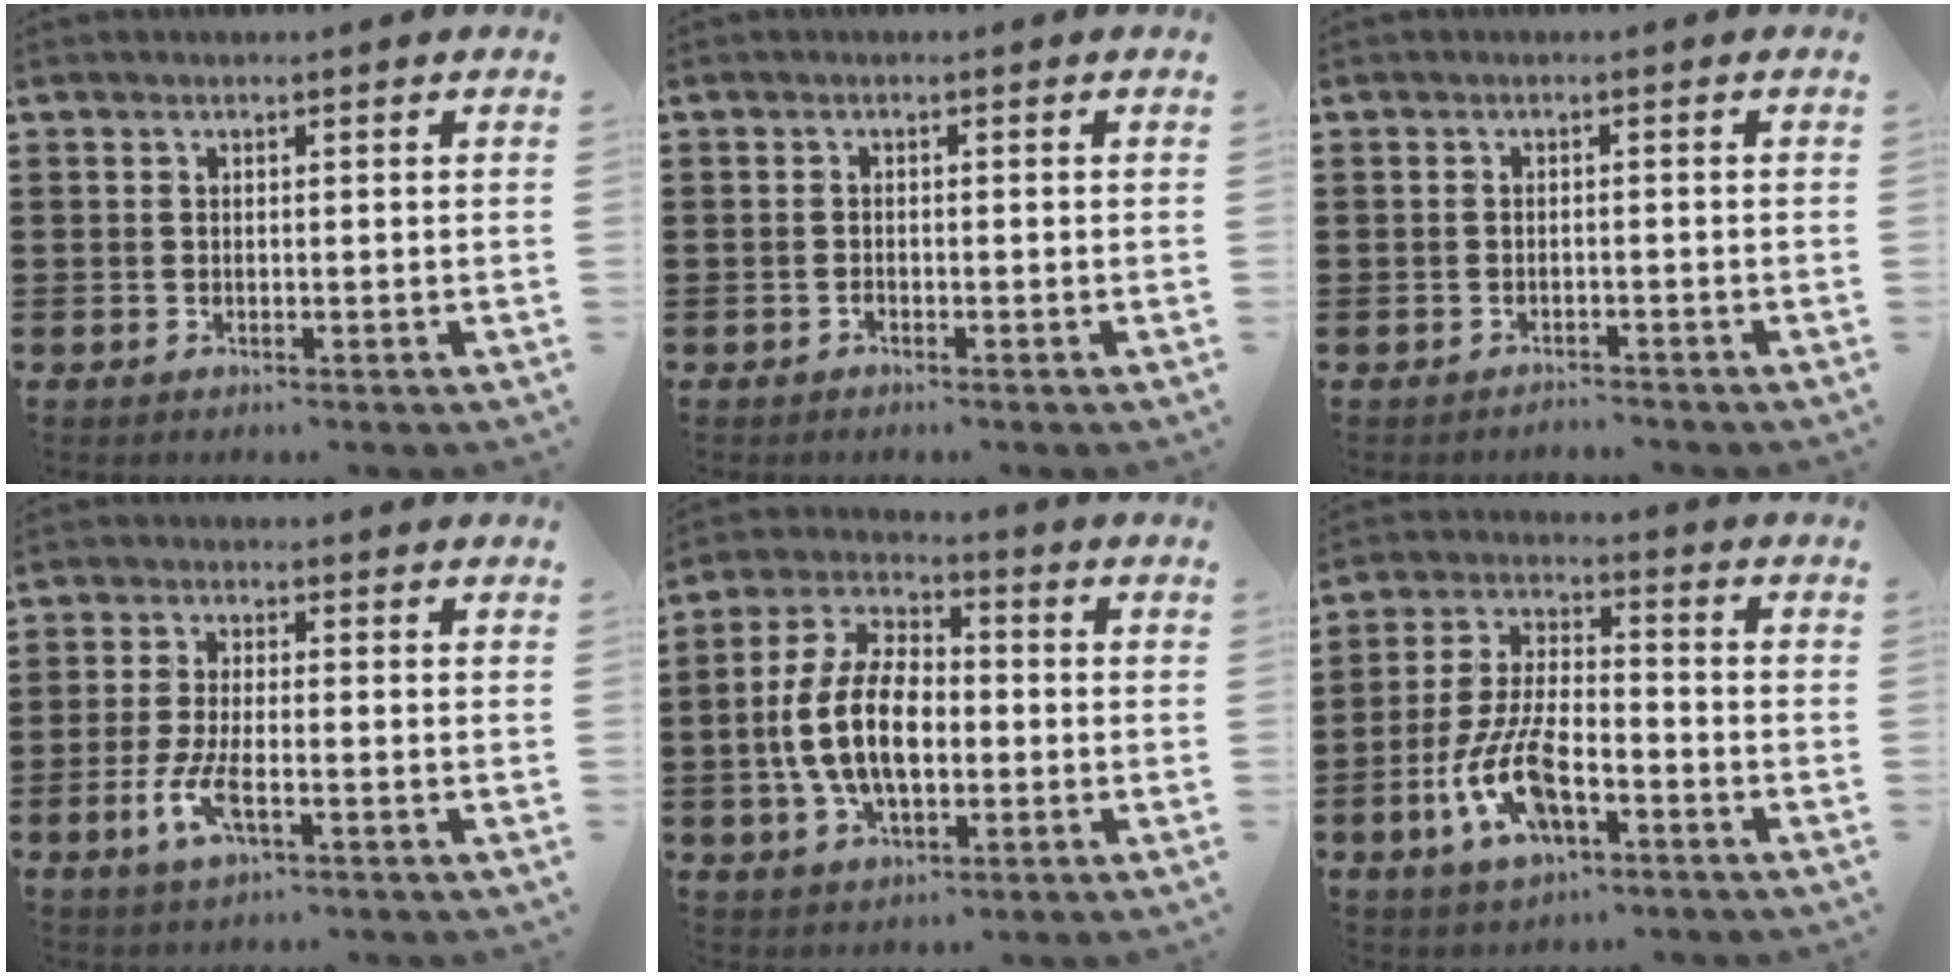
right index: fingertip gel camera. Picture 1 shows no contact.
{"total": 0.6, "force": [-0.6, 0.2, 0.2], "torque": [-0.005, 0.000, -0.012]}
{"total": 1.4, "force": [-1.3, 0.1, -0.2], "torque": [0.000, 0.003, -0.031]}
{"total": 5.5, "force": [-2.1, 1.6, 4.8], "torque": [-0.112, -0.013, -0.046]}
{"total": 11.0, "force": [-1.4, 6.1, 9.0], "torque": [-0.215, 0.001, -0.035]}
{"total": 10.0, "force": [-4.1, 4.5, 7.9], "torque": [-0.183, -0.003, -0.078]}